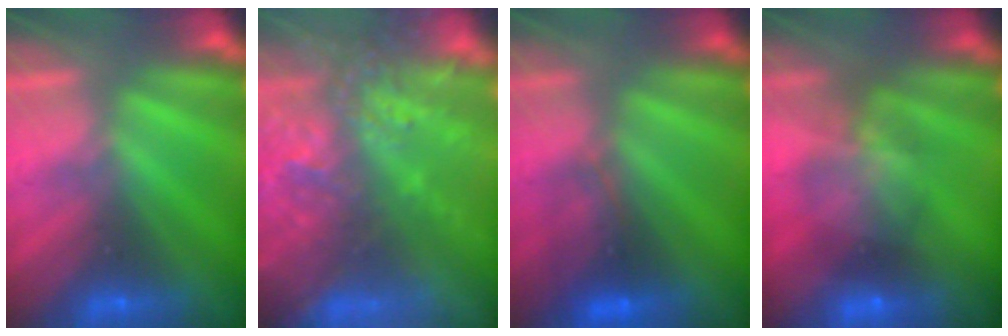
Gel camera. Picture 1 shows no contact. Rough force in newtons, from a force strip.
{"total": 8.3}
{"total": 4.4}
{"total": 7.0}